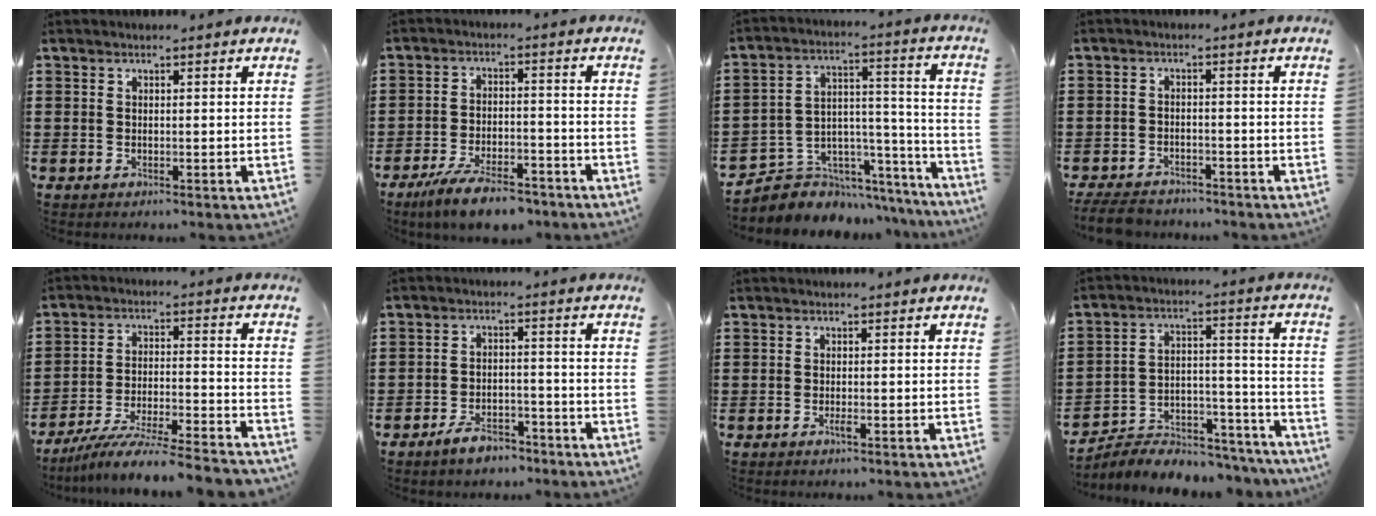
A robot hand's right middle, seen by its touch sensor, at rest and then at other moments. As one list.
[{"total": 7.4, "force": [-6.2, 1.5, 3.8], "torque": [-0.076, 0.003, -0.117]}, {"total": 4.8, "force": [-3.5, 3.2, -0.2], "torque": [-0.010, 0.003, -0.067]}, {"total": 4.4, "force": [-4.2, 1.0, 0.8], "torque": [-0.024, 0.002, -0.089]}, {"total": 8.4, "force": [-7.9, -0.5, 3.0], "torque": [-0.052, 0.001, -0.154]}, {"total": 4.3, "force": [-3.8, 1.4, 1.5], "torque": [-0.030, 0.010, -0.075]}, {"total": 1.0, "force": [-0.5, 0.2, 0.9], "torque": [-0.017, -0.004, -0.007]}, {"total": 5.2, "force": [-5.0, 1.4, 0.4], "torque": [-0.013, 0.010, -0.101]}]